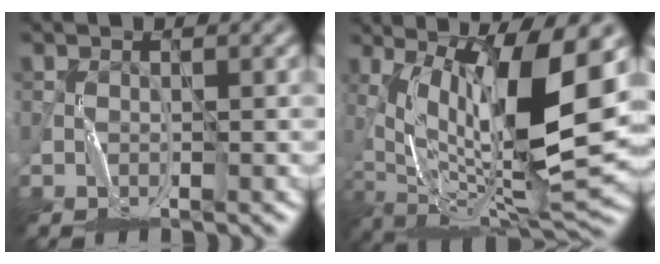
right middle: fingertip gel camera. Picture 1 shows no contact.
{"total": 13.8, "force": [2.1, 4.3, 12.9], "torque": [-0.221, -0.003, 0.044]}